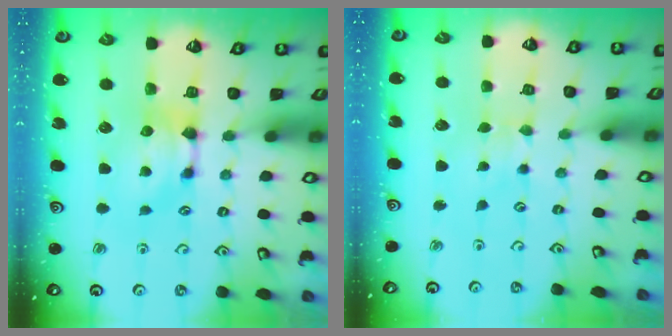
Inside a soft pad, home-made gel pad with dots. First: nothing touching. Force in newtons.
{"total": 2.4, "press": 2.4, "slide": 0.1}